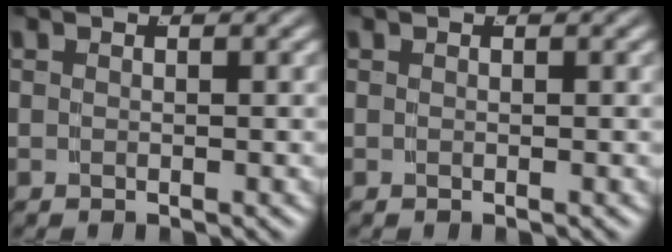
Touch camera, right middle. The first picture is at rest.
{"total": 0.0}